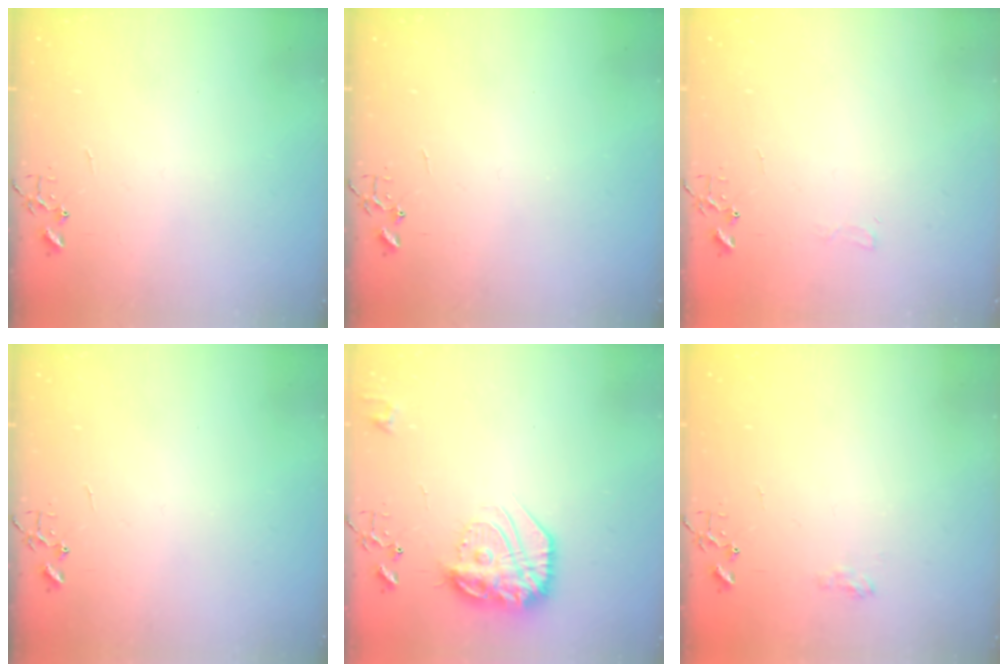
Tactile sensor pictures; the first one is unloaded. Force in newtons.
{"total": 0.0}
{"total": 6.0, "press": 6.0, "slide": 0.4}
{"total": 0.0}
{"total": 18.9, "press": 18.8, "slide": 1.6}
{"total": 5.8, "press": 5.7, "slide": 0.7}